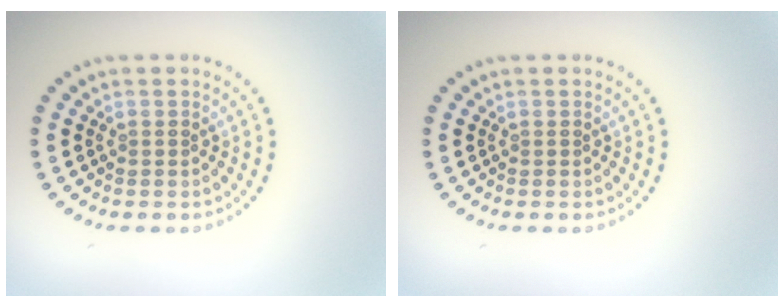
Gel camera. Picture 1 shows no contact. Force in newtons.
{"total": 0.0}